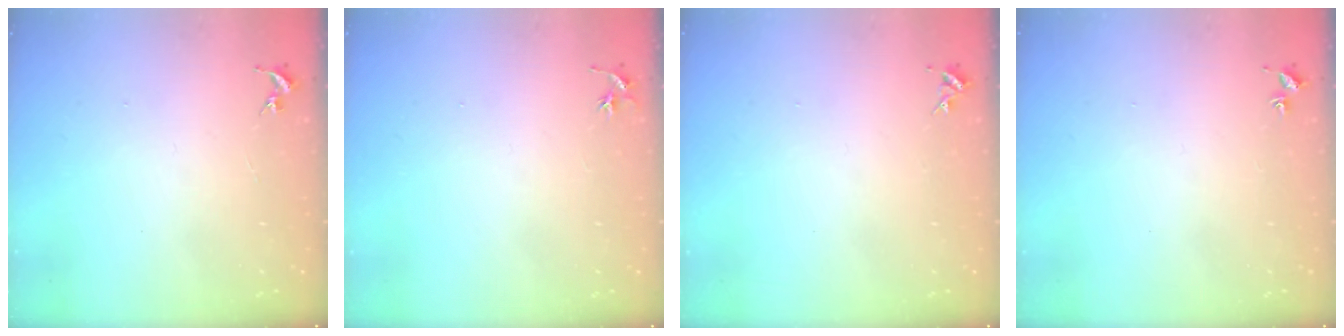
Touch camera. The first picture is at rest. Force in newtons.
{"total": 3.3, "press": 3.3, "slide": 0.4}
{"total": 3.7, "press": 3.7, "slide": 0.5}
{"total": 1.5, "press": 1.5, "slide": 0.2}